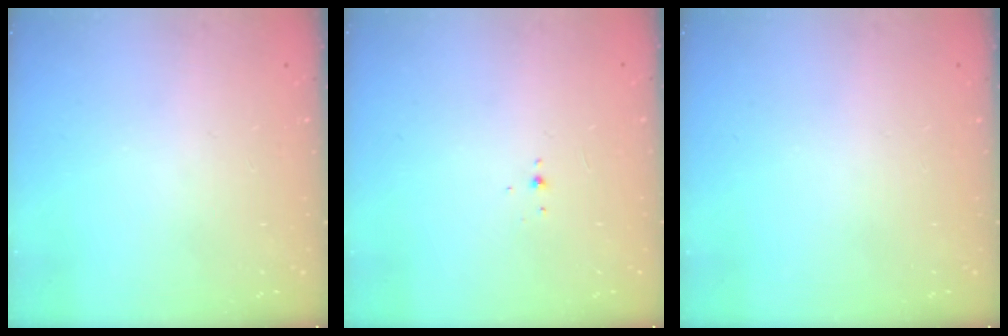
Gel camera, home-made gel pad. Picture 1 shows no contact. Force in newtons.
{"total": 2.1, "press": 1.9, "slide": 0.8}
{"total": 0.0}